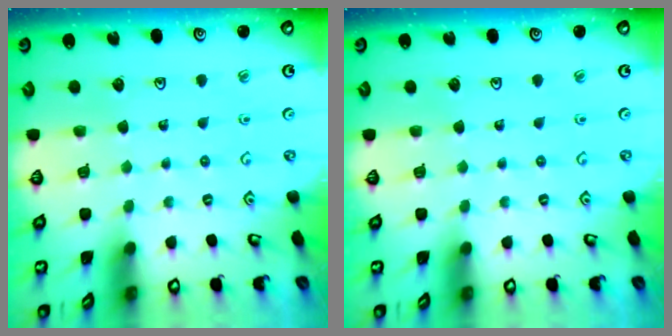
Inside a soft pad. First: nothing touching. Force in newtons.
{"total": 0.0}